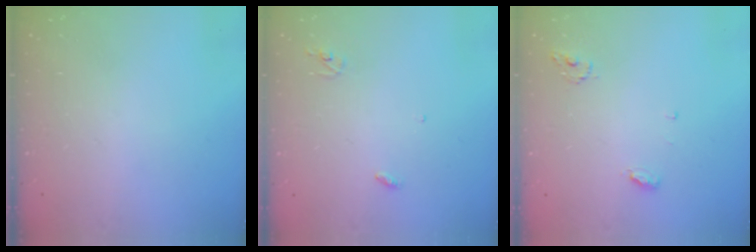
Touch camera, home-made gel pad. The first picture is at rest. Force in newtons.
{"total": 3.0, "press": 2.9, "slide": 0.2}
{"total": 5.1, "press": 5.1, "slide": 0.4}